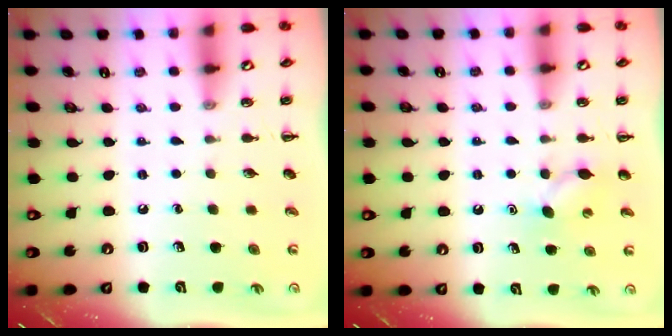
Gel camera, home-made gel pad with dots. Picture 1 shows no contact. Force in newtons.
{"total": 6.3, "press": 6.1, "slide": 1.8}